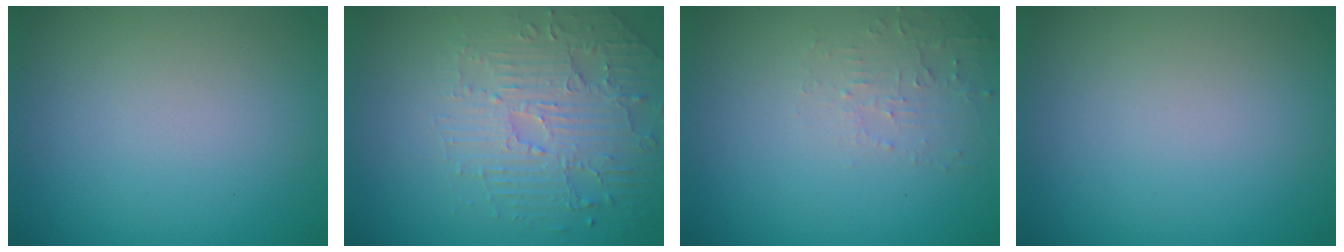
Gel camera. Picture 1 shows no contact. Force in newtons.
{"total": 4.6, "press": 3.9, "slide": 2.5}
{"total": 1.9, "press": 1.9, "slide": 0.3}
{"total": 0.0}